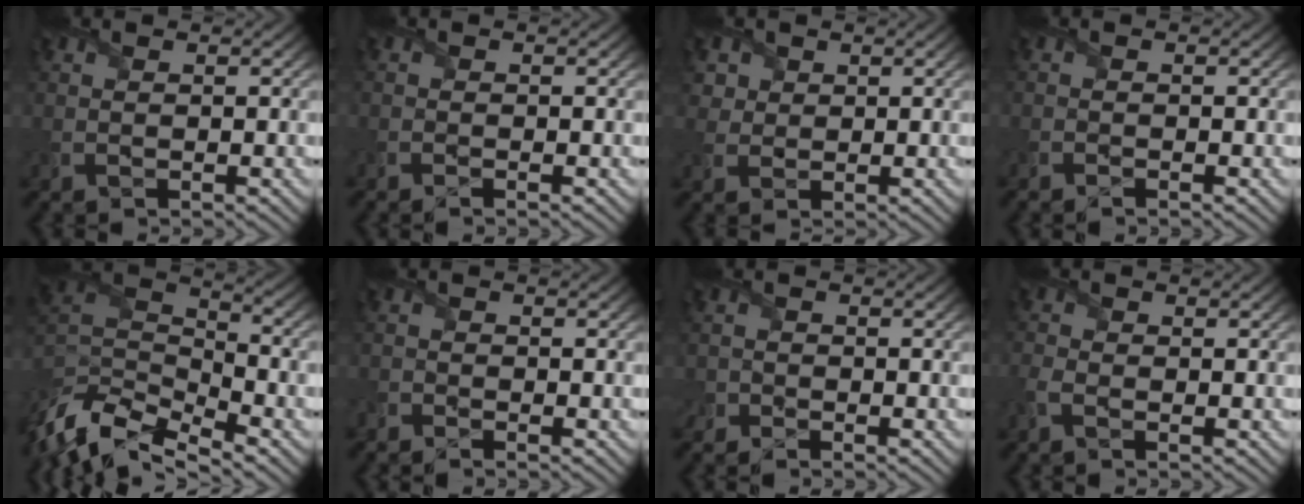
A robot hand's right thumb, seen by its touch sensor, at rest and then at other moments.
{"total": 0.7, "force": [-0.6, -0.2, 0.2], "torque": [-0.002, -0.001, -0.013]}
{"total": 2.7, "force": [1.4, 2.3, 0.4], "torque": [-0.029, -0.009, 0.032]}
{"total": 1.0, "force": [-1.0, -0.1, 0.1], "torque": [-0.003, -0.002, -0.021]}
{"total": 10.6, "force": [-7.3, 4.1, 6.6], "torque": [-0.147, -0.006, -0.143]}
{"total": 1.6, "force": [-1.6, 0.2, 0.2], "torque": [-0.007, -0.005, -0.039]}
{"total": 1.7, "force": [-1.5, 0.7, 0.1], "torque": [0.001, -0.002, -0.037]}
{"total": 2.2, "force": [-1.1, 1.1, 1.6], "torque": [-0.048, -0.001, -0.031]}